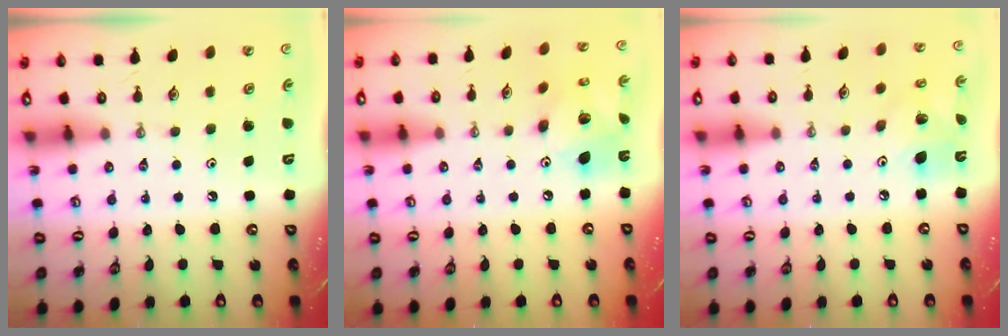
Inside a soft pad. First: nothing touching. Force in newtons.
{"total": 14.0, "press": 13.9, "slide": 1.1}
{"total": 11.0, "press": 10.8, "slide": 2.1}